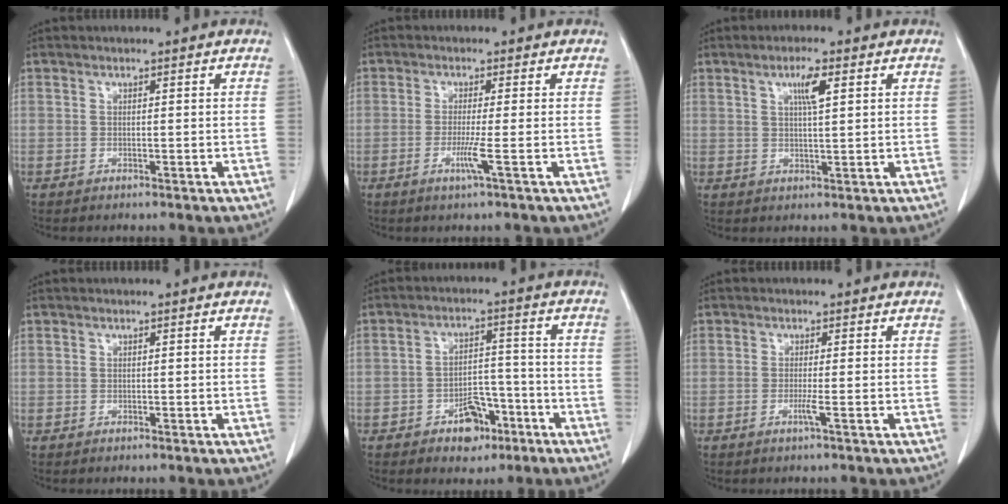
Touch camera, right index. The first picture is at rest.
{"total": 3.0, "force": [-1.0, -0.8, 2.7], "torque": [-0.058, -0.008, -0.021]}
{"total": 3.8, "force": [1.6, 0.3, 3.4], "torque": [-0.061, -0.001, 0.026]}
{"total": 0.0}
{"total": 6.9, "force": [-4.0, 3.9, 4.1], "torque": [-0.059, 0.016, -0.058]}
{"total": 1.4, "force": [-0.5, -0.4, 1.3], "torque": [-0.025, -0.003, -0.012]}